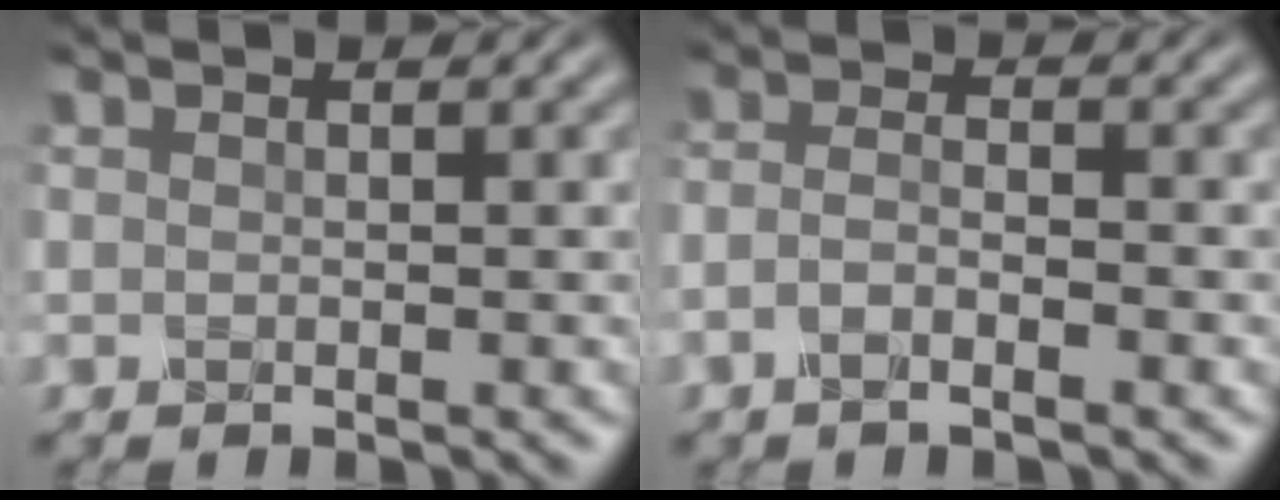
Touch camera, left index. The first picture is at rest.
{"total": 2.1, "force": [-1.1, 0.6, 1.7], "torque": [-0.034, 0.001, -0.026]}